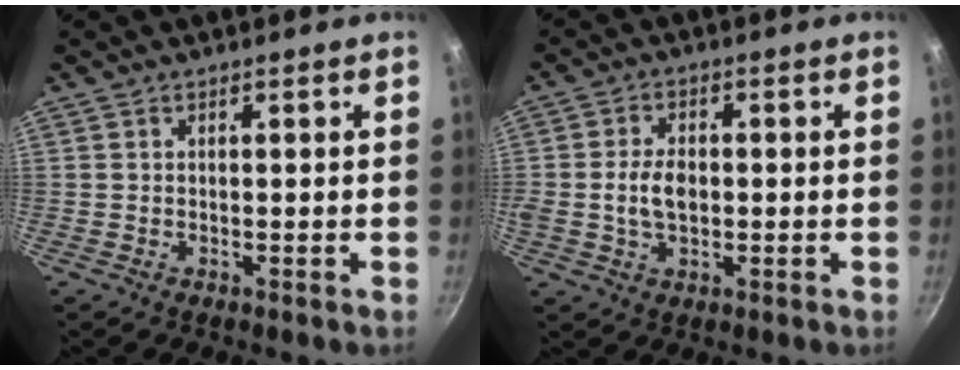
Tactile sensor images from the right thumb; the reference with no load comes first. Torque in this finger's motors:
{"motor_torque": [1.11, 1.01, 1.01, -0.16, 0.09]}